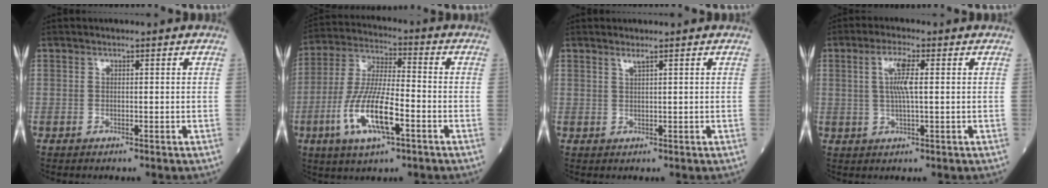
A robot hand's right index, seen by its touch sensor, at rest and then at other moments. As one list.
[{"total": 12.9, "force": [-4.7, 2.9, 11.6], "torque": [-0.242, -0.007, -0.085]}, {"total": 1.0, "force": [0.8, -0.2, 0.6], "torque": [-0.018, -0.004, 0.018]}, {"total": 4.9, "force": [1.0, 0.5, 4.8], "torque": [-0.095, 0.004, 0.019]}]